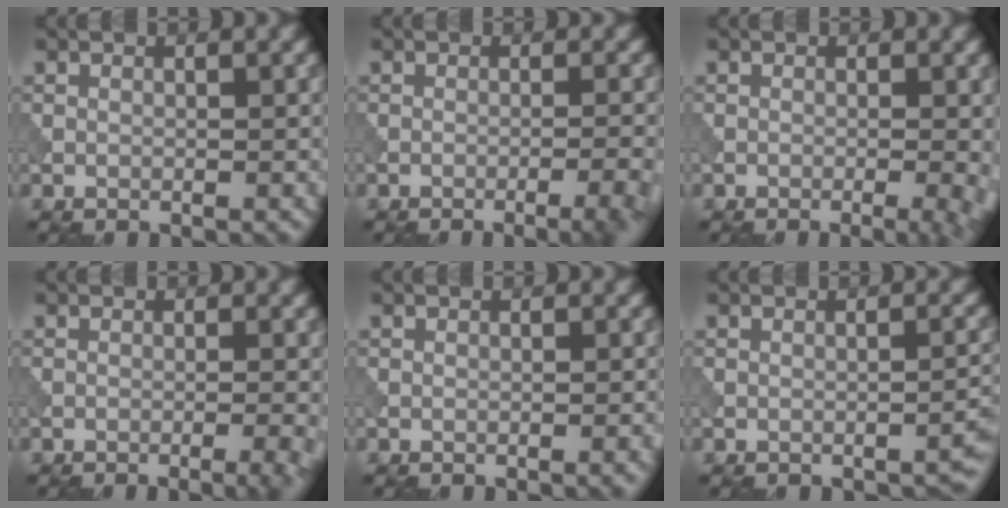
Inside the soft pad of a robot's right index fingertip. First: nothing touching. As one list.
[{"total": 5.5, "force": [-2.5, 1.9, 4.5], "torque": [-0.032, 0.016, -0.032]}, {"total": 4.5, "force": [-1.0, 1.5, 4.1], "torque": [-0.038, -0.002, -0.011]}, {"total": 3.7, "force": [-1.2, 1.3, 3.3], "torque": [-0.022, 0.008, -0.018]}, {"total": 0.7, "force": [-0.3, 0.1, 0.7], "torque": [-0.007, 0.002, -0.007]}, {"total": 1.8, "force": [-1.3, 0.4, 1.1], "torque": [-0.010, 0.005, -0.019]}]